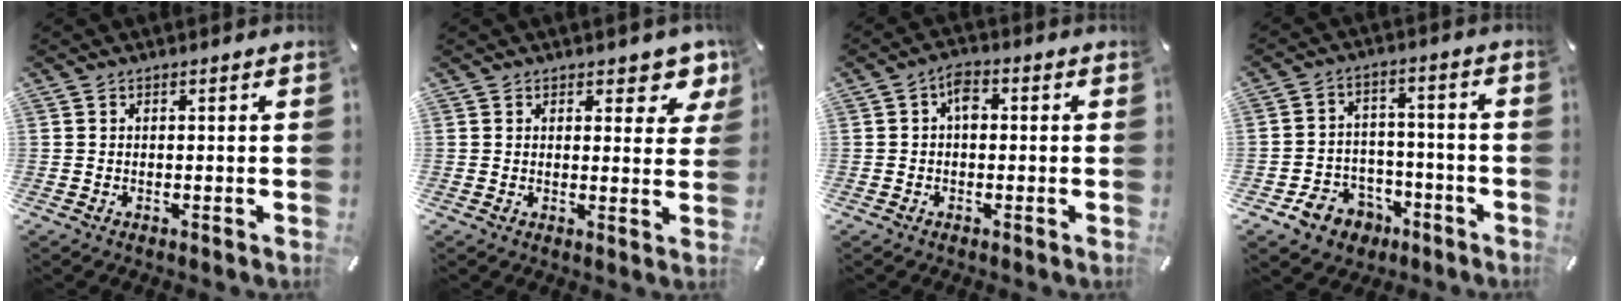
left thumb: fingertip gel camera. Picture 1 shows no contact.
{"total": 5.8, "force": [4.0, 3.1, 2.7], "torque": [-0.017, -0.024, 0.065]}
{"total": 4.3, "force": [0.1, 2.6, 3.4], "torque": [-0.060, 0.010, -0.001]}
{"total": 8.2, "force": [-4.1, 6.9, 1.8], "torque": [-0.029, 0.034, -0.072]}